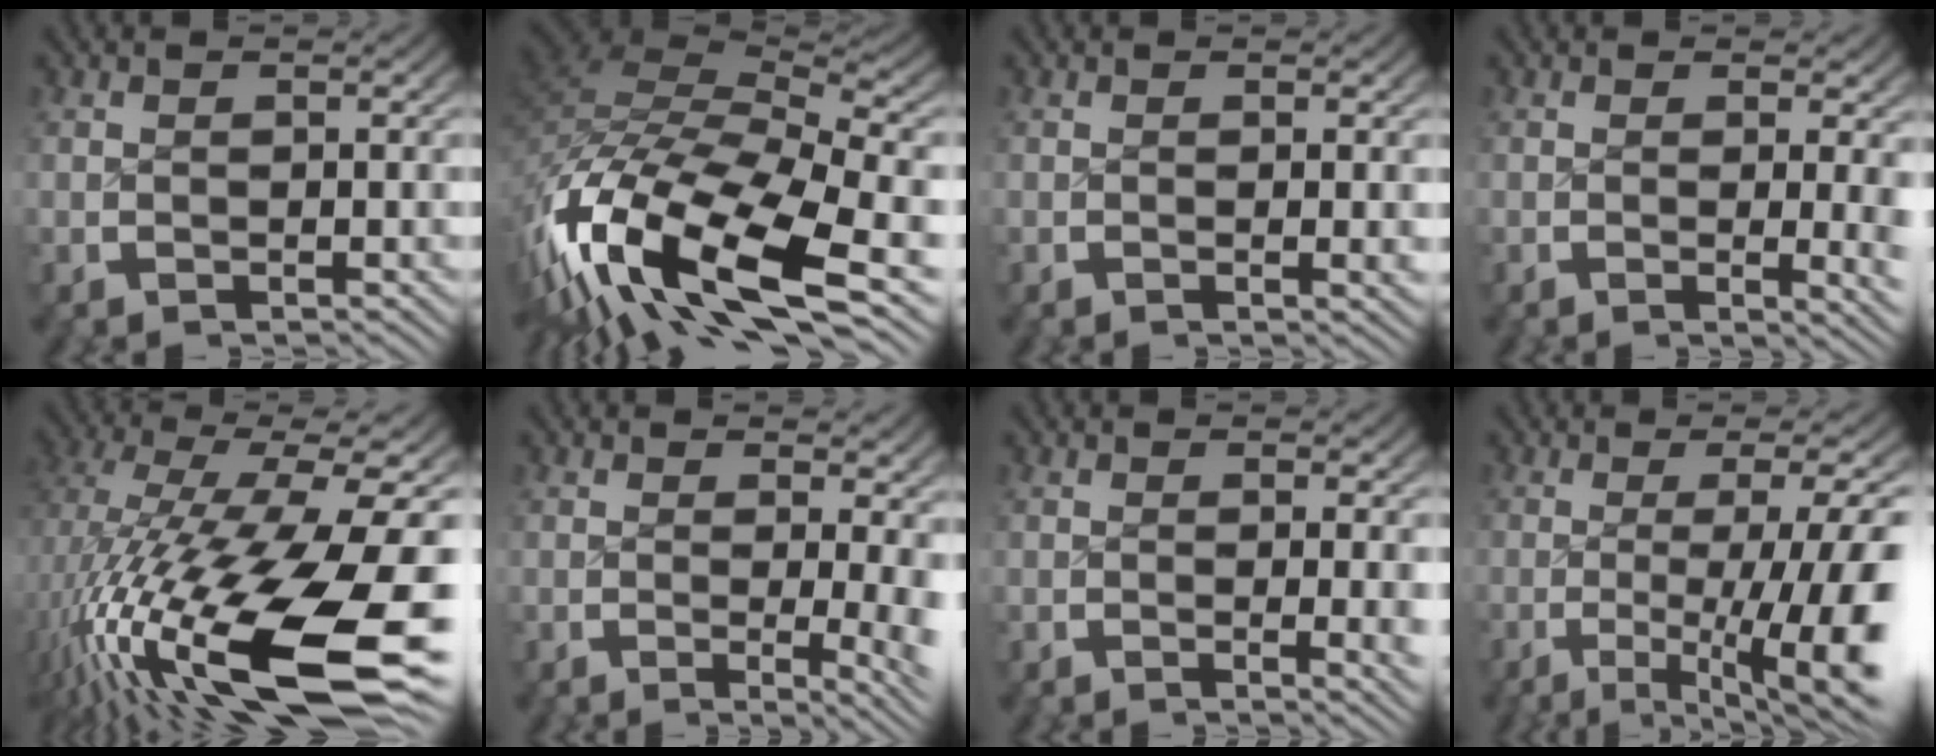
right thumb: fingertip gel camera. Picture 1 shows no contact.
{"total": 15.0, "force": [-1.1, 8.7, 12.2], "torque": [-0.280, -0.032, 0.002]}
{"total": 1.0, "force": [0.0, 0.1, 1.0], "torque": [-0.011, -0.002, -0.001]}
{"total": 3.4, "force": [-0.2, 1.0, 3.2], "torque": [-0.046, -0.013, -0.002]}
{"total": 17.9, "force": [-3.2, 8.5, 15.4], "torque": [-0.290, -0.053, -0.007]}
{"total": 4.4, "force": [-0.4, 1.7, 4.0], "torque": [-0.051, -0.022, -0.003]}
{"total": 2.5, "force": [-0.1, 0.6, 2.5], "torque": [-0.032, -0.008, -0.001]}
{"total": 10.5, "force": [-2.8, 4.9, 8.8], "torque": [-0.156, -0.037, -0.024]}